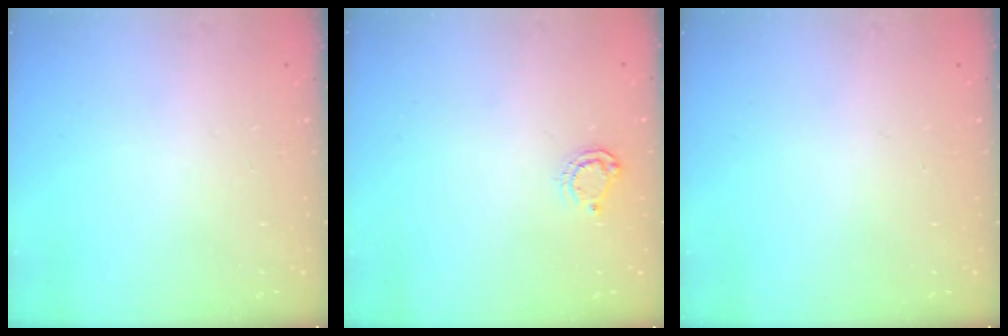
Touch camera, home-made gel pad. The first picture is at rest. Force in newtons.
{"total": 5.1, "press": 5.0, "slide": 0.5}
{"total": 0.0}